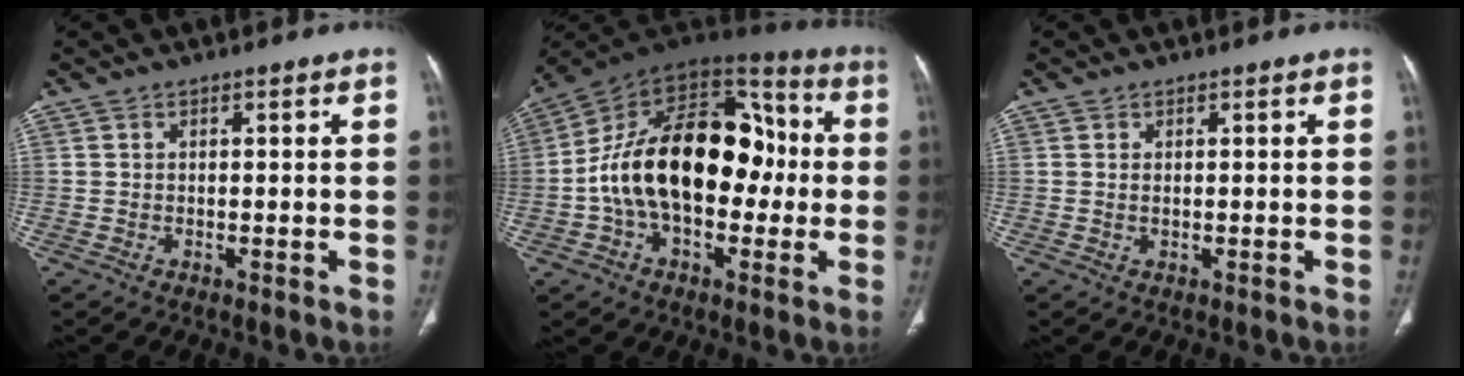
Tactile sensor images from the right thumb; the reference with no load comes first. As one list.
[{"total": 24.8, "force": [-1.0, 15.1, 19.6], "torque": [-0.312, 0.051, -0.017]}, {"total": 0.6, "force": [0.1, 0.3, 0.6], "torque": [-0.016, 0.002, 0.004]}]